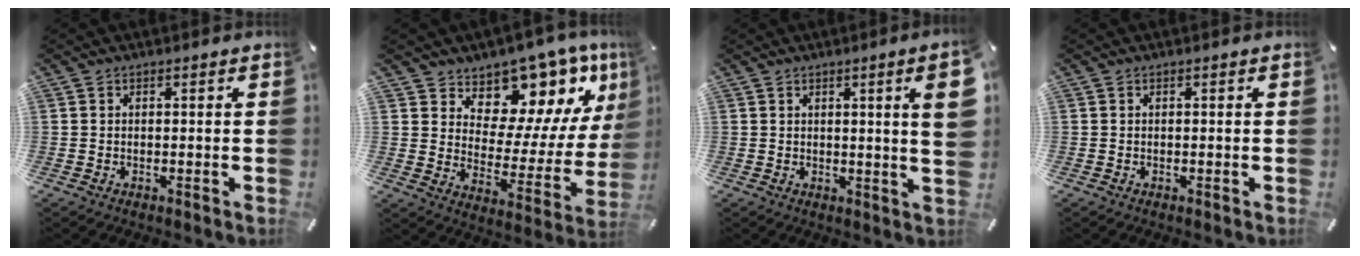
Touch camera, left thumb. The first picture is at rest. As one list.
[{"total": 11.8, "force": [9.3, 6.6, 2.9], "torque": [-0.042, -0.107, 0.159]}, {"total": 7.4, "force": [2.0, 0.2, 7.1], "torque": [-0.105, -0.011, 0.029]}, {"total": 0.0}]